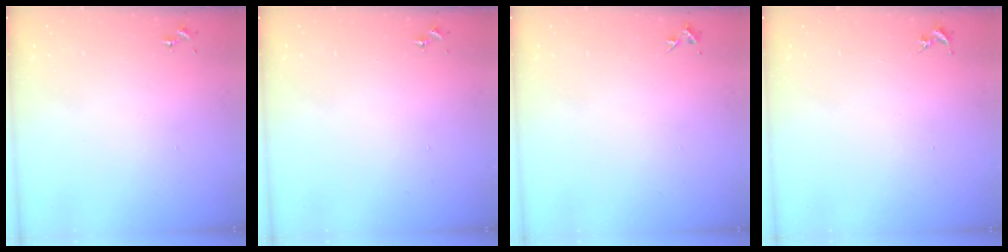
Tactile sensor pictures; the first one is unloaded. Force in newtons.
{"total": 0.0}
{"total": 3.9, "press": 3.8, "slide": 0.6}
{"total": 0.0}